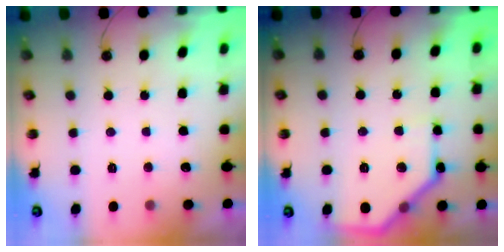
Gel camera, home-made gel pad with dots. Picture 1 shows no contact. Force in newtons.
{"total": 10.5, "press": 10.5, "slide": 0.3}